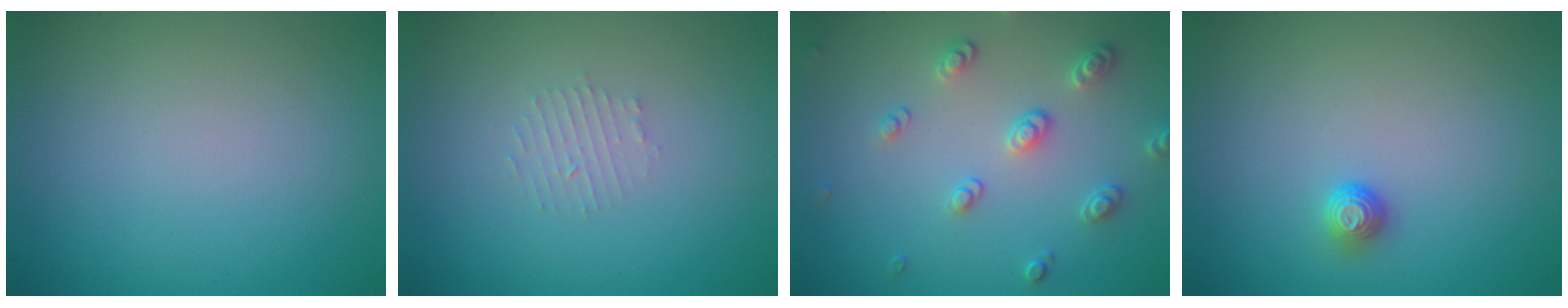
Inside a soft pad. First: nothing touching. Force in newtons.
{"total": 1.2, "press": 1.1, "slide": 0.2}
{"total": 2.7, "press": 2.6, "slide": 0.4}
{"total": 1.1, "press": 1.0, "slide": 0.5}